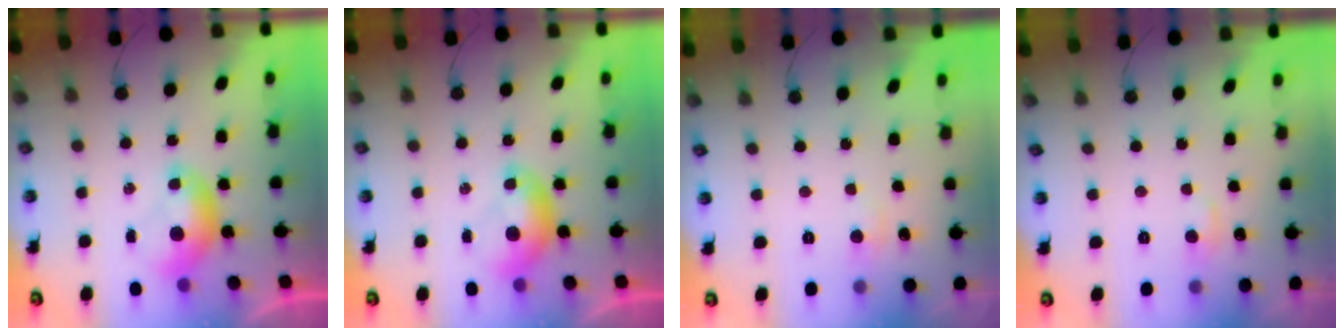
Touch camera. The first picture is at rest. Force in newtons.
{"total": 0.0}
{"total": 2.1, "press": 2.0, "slide": 0.4}
{"total": 0.9, "press": 0.7, "slide": 0.6}